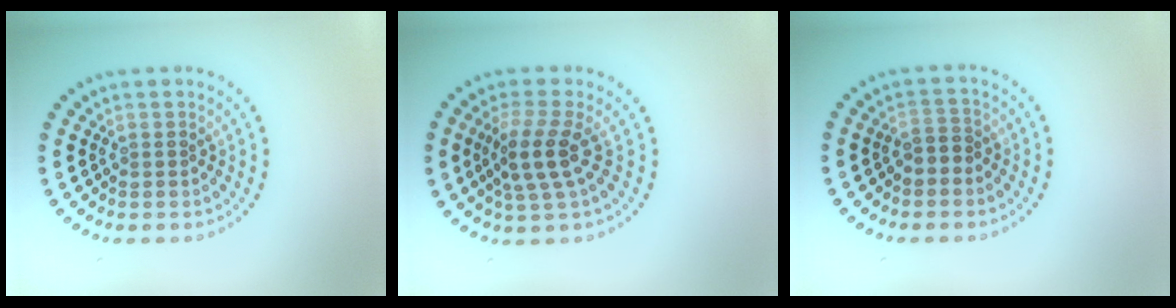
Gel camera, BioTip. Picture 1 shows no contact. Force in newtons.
{"total": 3.4, "press": 2.7, "slide": 1.9}
{"total": 1.6, "press": 1.5, "slide": 0.6}